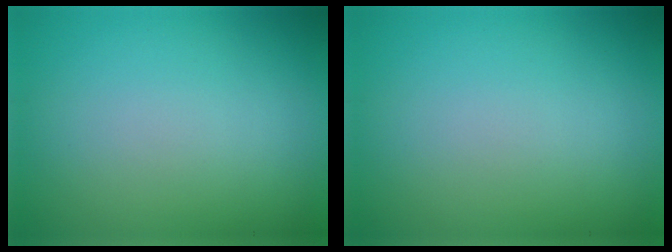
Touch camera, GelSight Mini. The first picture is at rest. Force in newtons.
{"total": 0.0}